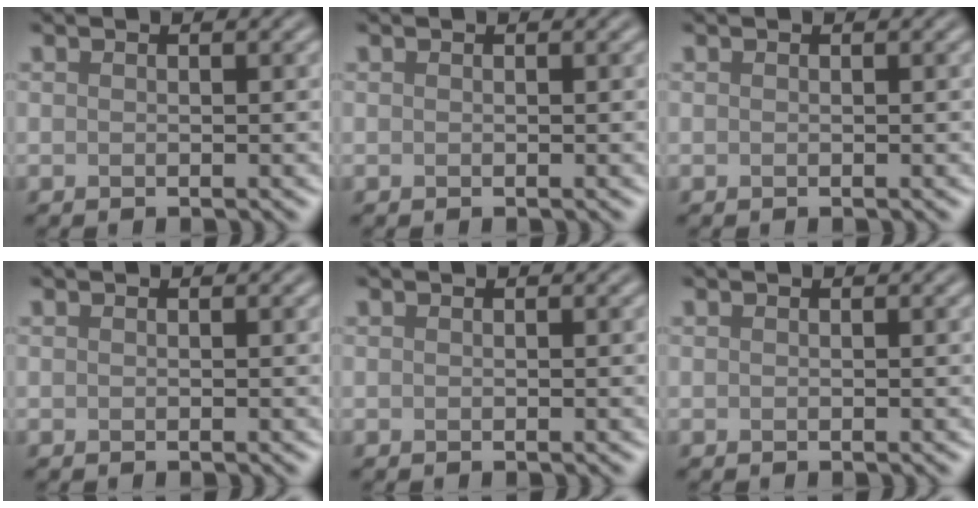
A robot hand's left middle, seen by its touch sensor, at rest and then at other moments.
{"total": 0.0}
{"total": 0.0}
{"total": 0.0}
{"total": 0.0}
{"total": 0.0}